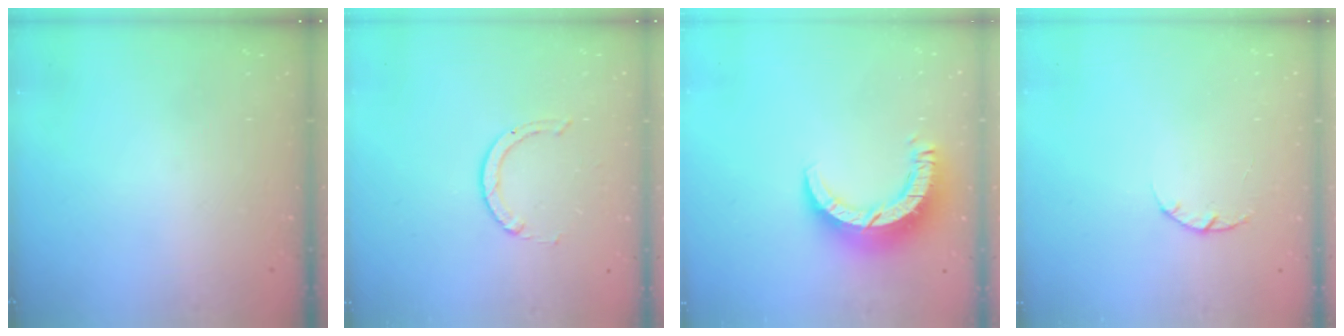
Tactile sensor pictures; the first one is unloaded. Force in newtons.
{"total": 1.5, "press": 1.5, "slide": 0.2}
{"total": 10.3, "press": 10.2, "slide": 1.0}
{"total": 2.0, "press": 1.9, "slide": 0.4}